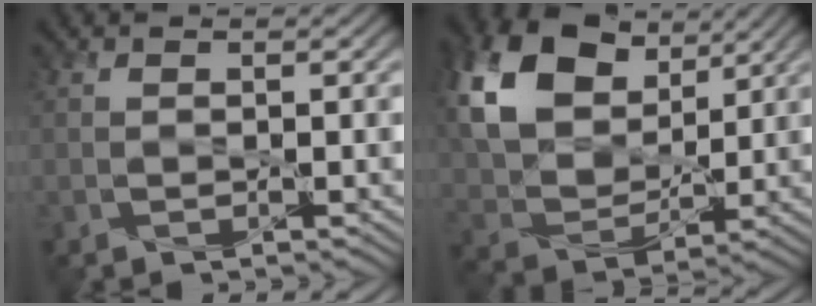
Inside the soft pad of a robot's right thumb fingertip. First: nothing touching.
{"total": 15.8, "force": [7.2, 10.7, 9.0], "torque": [-0.243, 0.040, 0.140]}